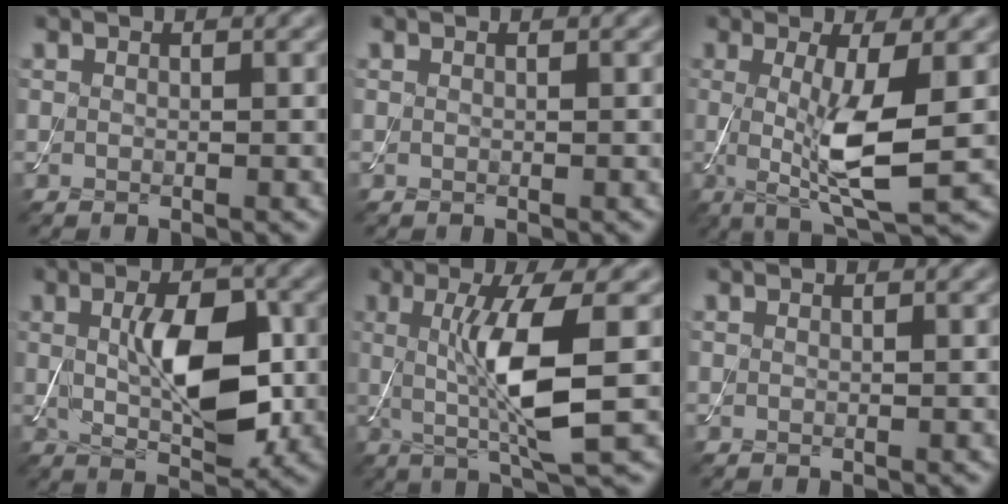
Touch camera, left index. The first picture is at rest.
{"total": 0.0}
{"total": 6.5, "force": [-0.2, 1.3, 6.4], "torque": [-0.117, -0.010, -0.003]}
{"total": 7.3, "force": [0.3, 3.4, 6.4], "torque": [-0.116, -0.001, 0.009]}
{"total": 7.3, "force": [0.3, 1.2, 7.2], "torque": [-0.131, -0.009, 0.013]}
{"total": 0.0}